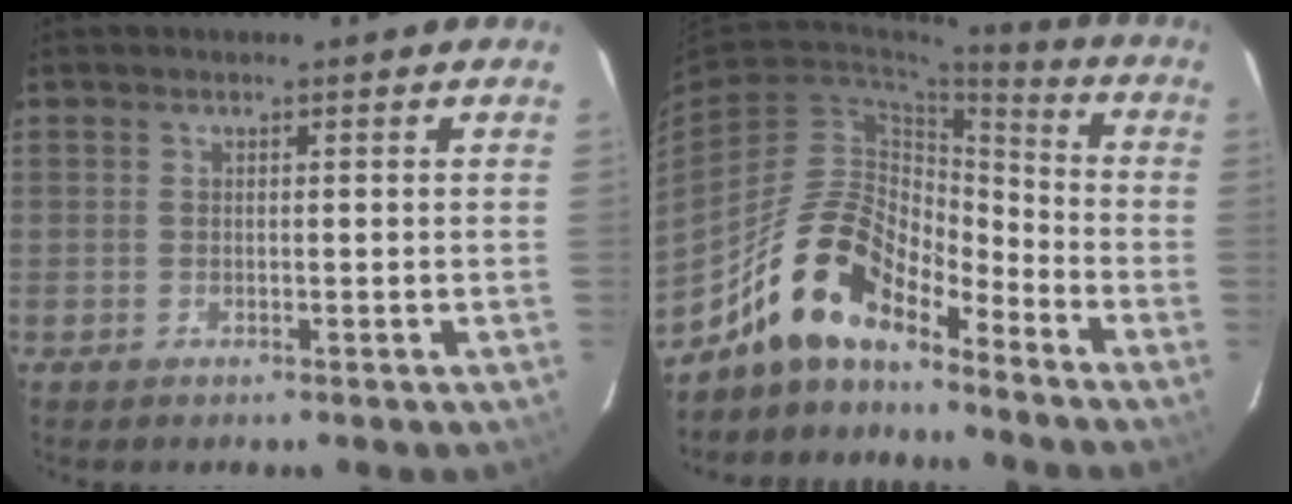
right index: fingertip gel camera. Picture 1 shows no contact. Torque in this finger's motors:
{"motor_torque": [1.10, -1.03, 0.90, 0.21]}